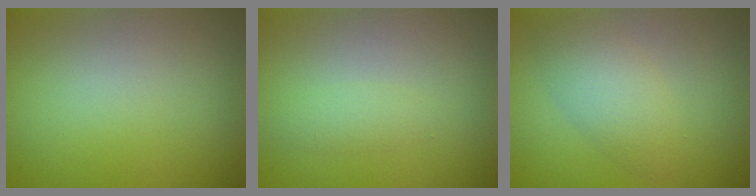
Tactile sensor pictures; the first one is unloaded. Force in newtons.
{"total": 1.1, "press": 1.1, "slide": 0.0}
{"total": 3.6, "press": 3.6, "slide": 0.0}